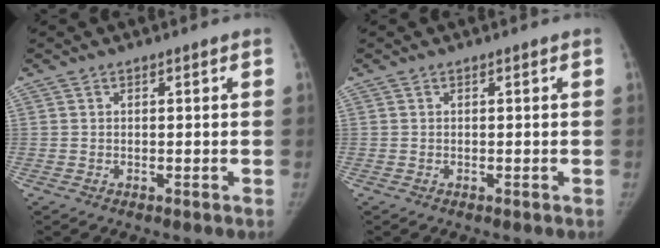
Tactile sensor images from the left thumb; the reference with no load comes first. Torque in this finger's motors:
{"motor_torque": [0.00, 0.00, 0.08, -0.06, 0.00]}